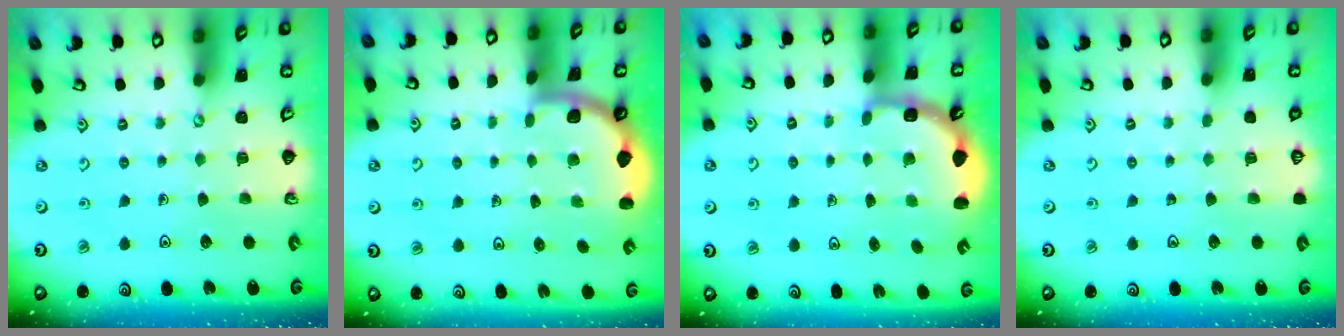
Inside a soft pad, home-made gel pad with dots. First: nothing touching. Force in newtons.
{"total": 1.7, "press": 1.7, "slide": 0.1}
{"total": 3.2, "press": 2.6, "slide": 1.9}
{"total": 0.0}